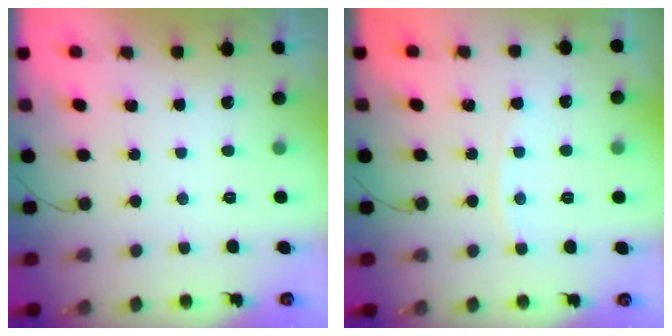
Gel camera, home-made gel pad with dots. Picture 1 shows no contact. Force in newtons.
{"total": 4.5, "press": 4.4, "slide": 0.5}